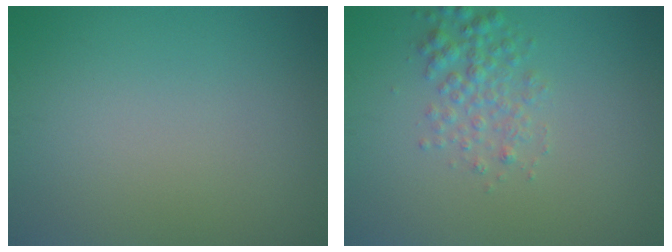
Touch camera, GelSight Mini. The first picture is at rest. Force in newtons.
{"total": 2.5, "press": 2.5, "slide": 0.0}